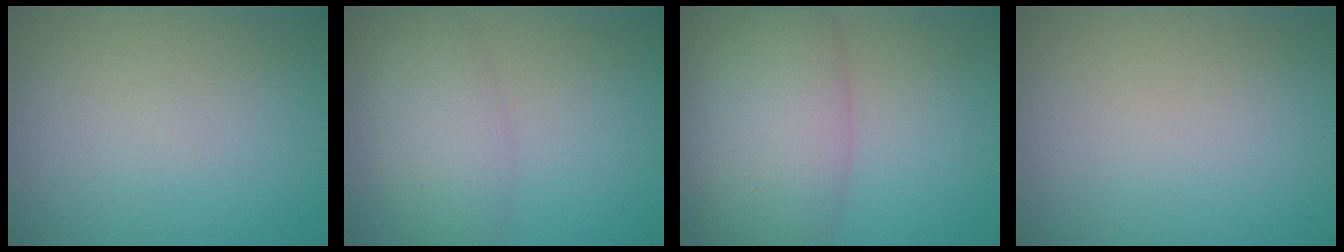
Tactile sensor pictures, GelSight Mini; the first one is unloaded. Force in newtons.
{"total": 3.9, "press": 3.9, "slide": 0.1}
{"total": 7.9, "press": 7.9, "slide": 0.4}
{"total": 0.0}